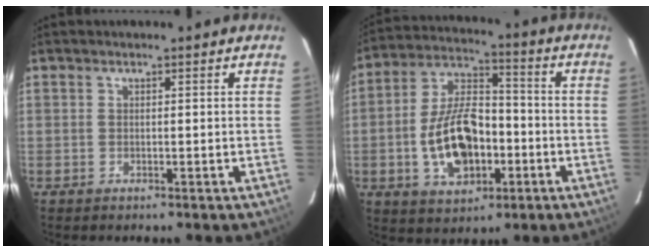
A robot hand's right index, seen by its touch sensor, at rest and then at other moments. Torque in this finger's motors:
{"motor_torque": [1.36, -0.78, 0.42, 0.14]}